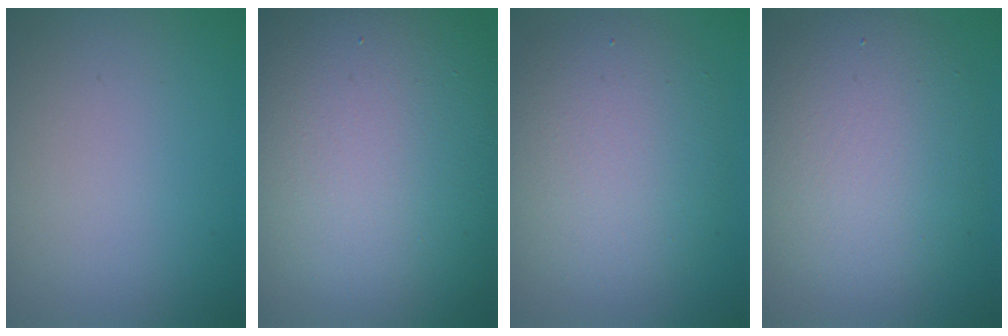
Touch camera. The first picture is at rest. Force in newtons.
{"total": 19.2, "press": 19.2, "slide": 1.3}
{"total": 6.3, "press": 6.2, "slide": 0.8}
{"total": 7.4, "press": 7.4, "slide": 0.2}